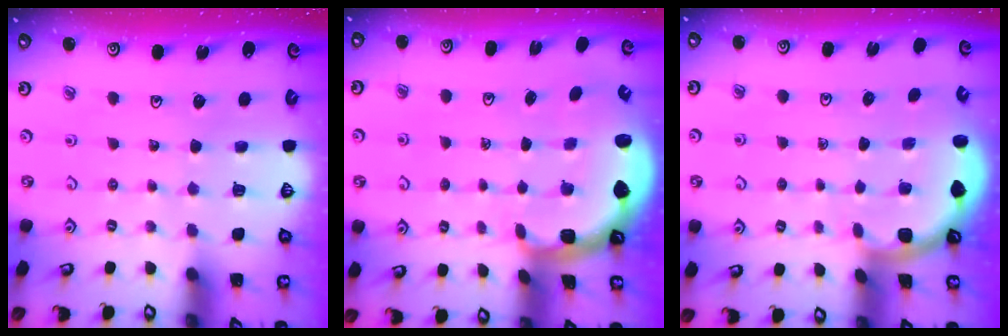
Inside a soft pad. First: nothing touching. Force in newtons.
{"total": 2.7, "press": 2.2, "slide": 1.5}
{"total": 1.7, "press": 1.7, "slide": 0.1}